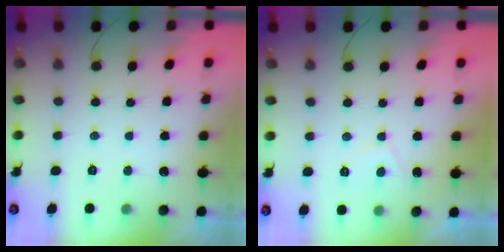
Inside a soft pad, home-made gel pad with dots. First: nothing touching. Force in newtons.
{"total": 1.5, "press": 1.4, "slide": 0.5}